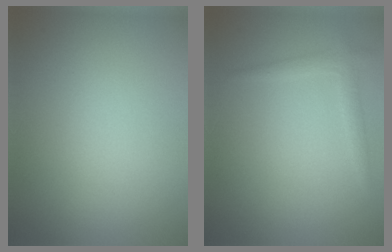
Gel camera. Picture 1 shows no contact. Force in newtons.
{"total": 1.5, "press": 1.5, "slide": 0.1}